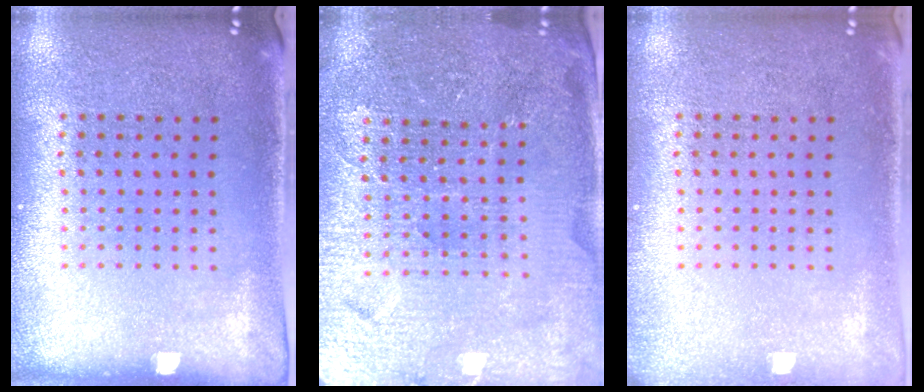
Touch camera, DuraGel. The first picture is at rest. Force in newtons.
{"total": 4.3, "press": 4.1, "slide": 1.3}
{"total": 0.8, "press": 0.8, "slide": 0.0}